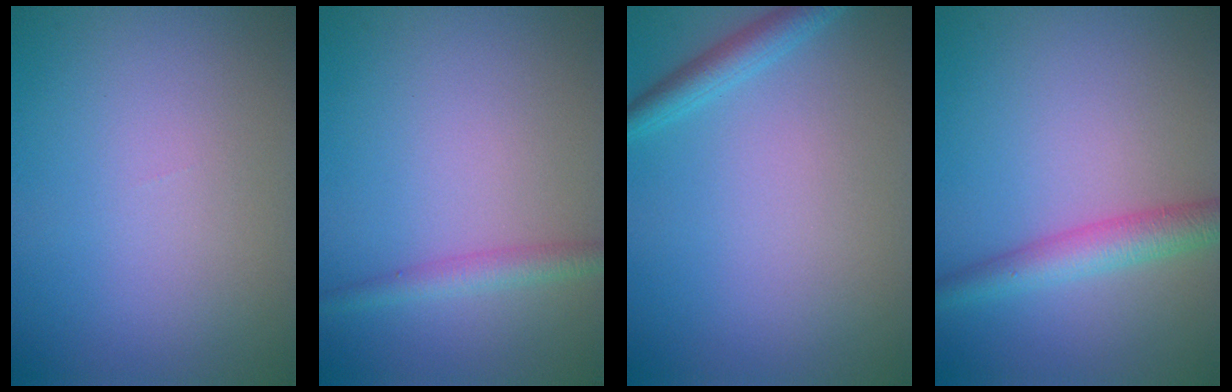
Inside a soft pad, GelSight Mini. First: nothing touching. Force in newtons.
{"total": 2.0, "press": 2.0, "slide": 0.0}
{"total": 2.1, "press": 2.1, "slide": 0.1}
{"total": 3.5, "press": 3.5, "slide": 0.1}